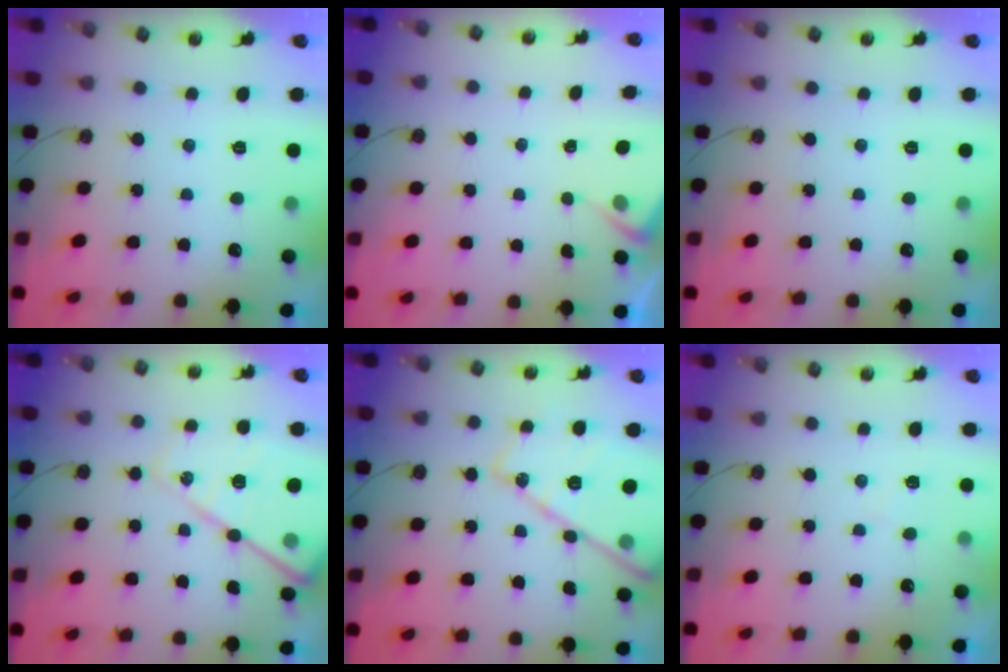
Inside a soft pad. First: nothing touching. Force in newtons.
{"total": 2.8, "press": 2.8, "slide": 0.5}
{"total": 0.0}
{"total": 17.0, "press": 17.0, "slide": 1.6}
{"total": 17.4, "press": 17.3, "slide": 1.7}
{"total": 5.7, "press": 5.7, "slide": 0.8}